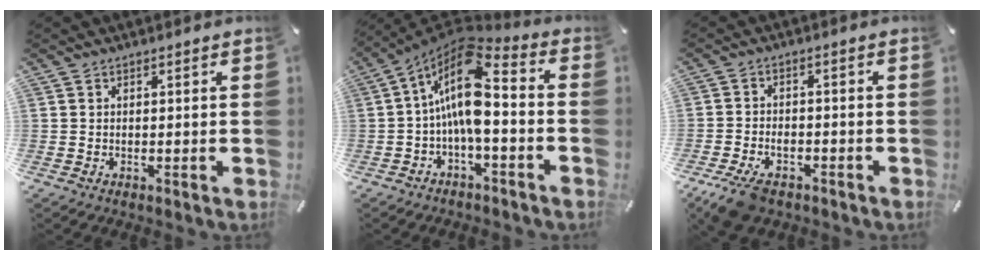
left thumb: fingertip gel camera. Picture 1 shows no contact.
{"total": 14.7, "force": [-0.1, 6.5, 13.2], "torque": [-0.259, -0.008, -0.002]}
{"total": 6.2, "force": [-3.6, 3.6, 3.5], "torque": [-0.072, 0.014, -0.063]}